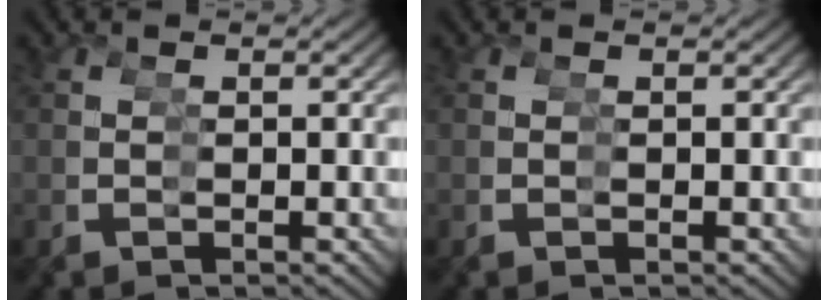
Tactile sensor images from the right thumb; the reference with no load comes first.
{"total": 0.0}